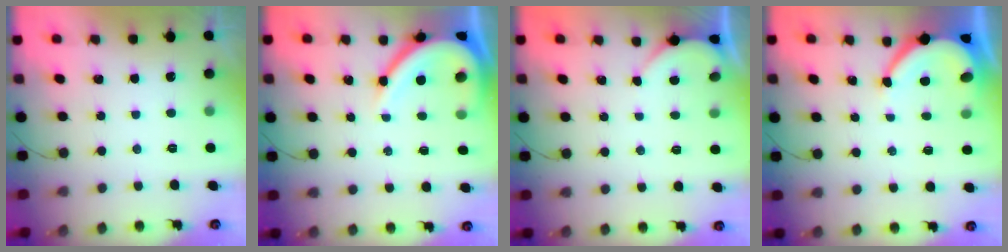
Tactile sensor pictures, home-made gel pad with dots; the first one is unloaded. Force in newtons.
{"total": 11.2, "press": 11.1, "slide": 1.0}
{"total": 2.1, "press": 2.1, "slide": 0.2}
{"total": 6.4, "press": 6.4, "slide": 0.5}